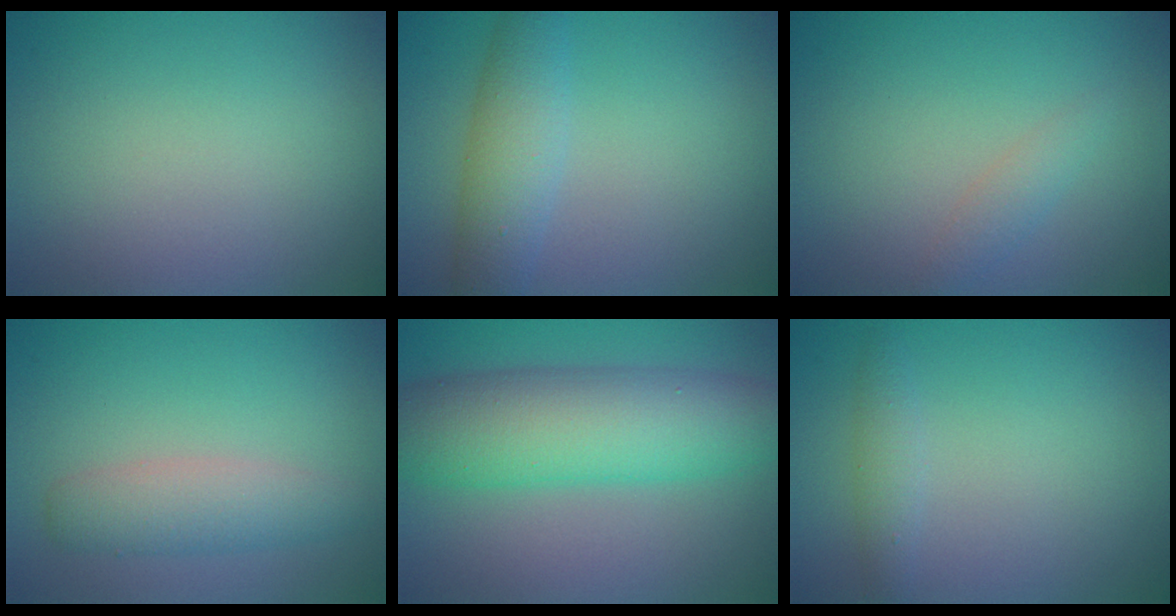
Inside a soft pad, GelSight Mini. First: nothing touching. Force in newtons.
{"total": 3.9, "press": 3.9, "slide": 0.1}
{"total": 1.2, "press": 1.2, "slide": 0.1}
{"total": 2.9, "press": 2.9, "slide": 0.1}
{"total": 8.5, "press": 8.5, "slide": 0.2}
{"total": 1.4, "press": 1.4, "slide": 0.1}